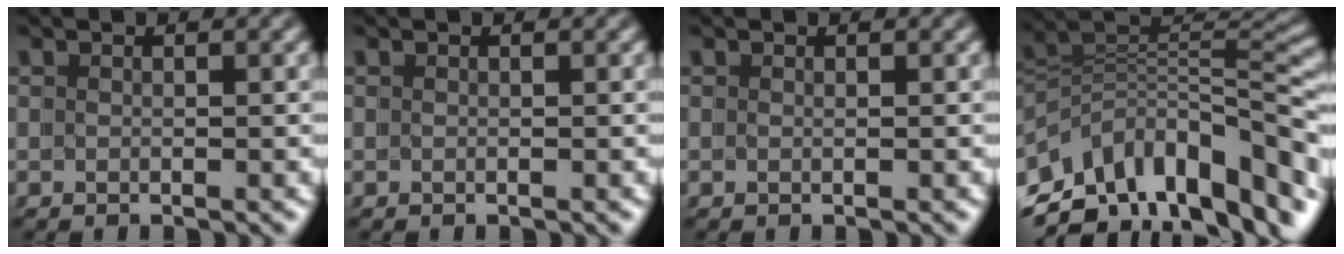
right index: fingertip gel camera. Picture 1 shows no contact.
{"total": 0.0}
{"total": 0.0}
{"total": 12.9, "force": [-4.3, 8.6, 8.6], "torque": [-0.164, -0.026, -0.064]}